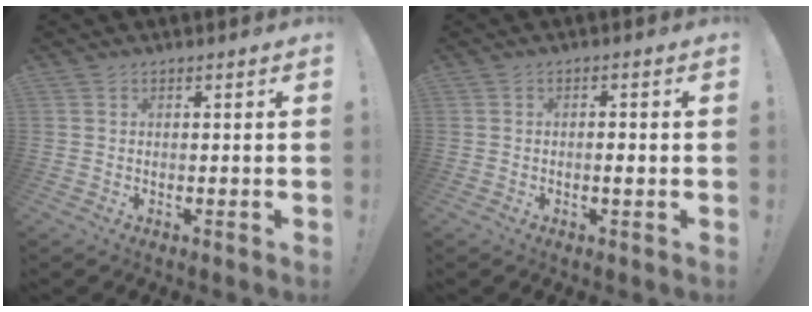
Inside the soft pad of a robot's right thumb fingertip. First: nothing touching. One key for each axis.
{"total": 2.0, "fx": -0.6, "fy": 0.3, "fz": 1.9, "tx": -0.015, "ty": -0.005, "tz": -0.015}